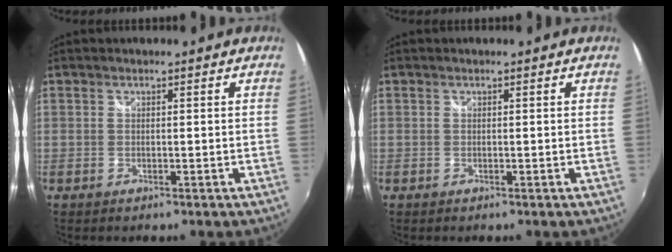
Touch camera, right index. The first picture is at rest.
{"total": 0.0}